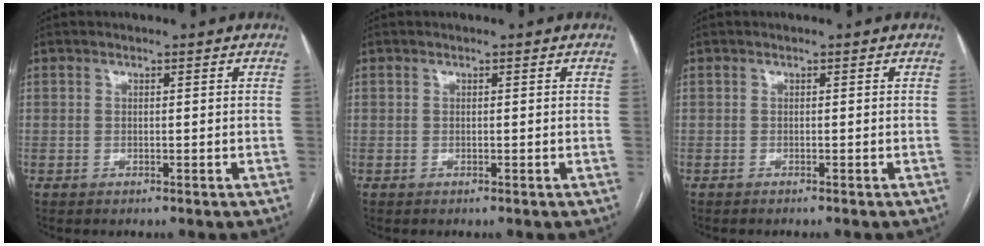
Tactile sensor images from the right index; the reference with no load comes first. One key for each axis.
{"total": 0.0}
{"total": 1.2, "fx": -1.0, "fy": -0.1, "fz": 0.5, "tx": -0.003, "ty": 0.000, "tz": -0.013}